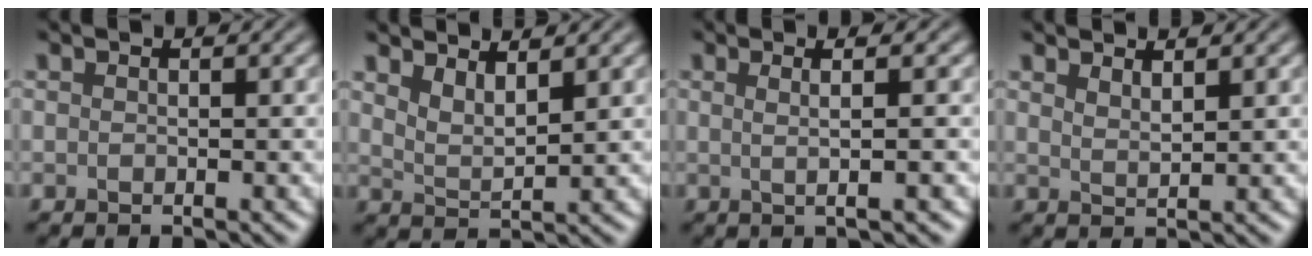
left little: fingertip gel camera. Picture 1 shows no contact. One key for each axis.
{"total": 2.8, "fx": 2.1, "fy": 0.7, "fz": 1.6, "tx": -0.028, "ty": -0.008, "tz": 0.041}
{"total": 3.8, "fx": 1.2, "fy": 1.3, "fz": 3.3, "tx": -0.035, "ty": 0.012, "tz": -0.010}
{"total": 1.7, "fx": 1.4, "fy": 0.3, "fz": 0.8, "tx": -0.014, "ty": -0.002, "tz": 0.025}